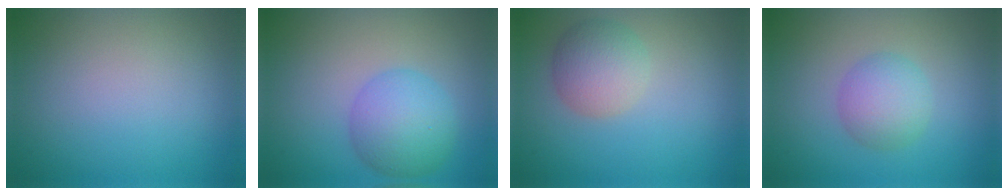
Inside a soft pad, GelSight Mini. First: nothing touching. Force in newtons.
{"total": 5.1, "press": 5.1, "slide": 0.1}
{"total": 3.7, "press": 3.7, "slide": 0.1}
{"total": 3.3, "press": 3.3, "slide": 0.1}